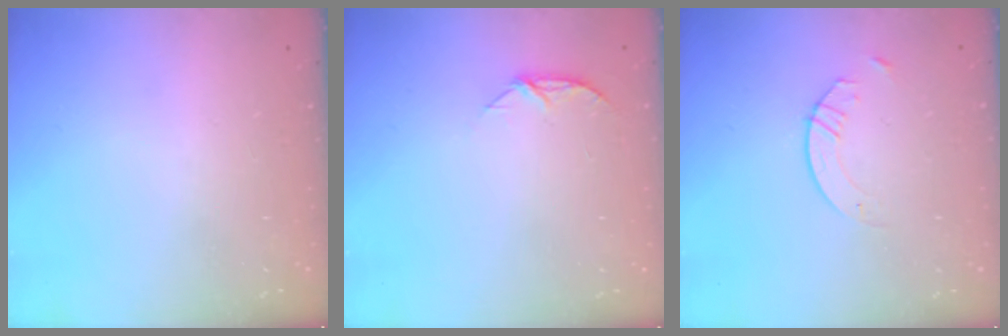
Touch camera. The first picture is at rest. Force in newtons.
{"total": 5.8, "press": 5.7, "slide": 0.6}
{"total": 2.9, "press": 2.9, "slide": 0.3}